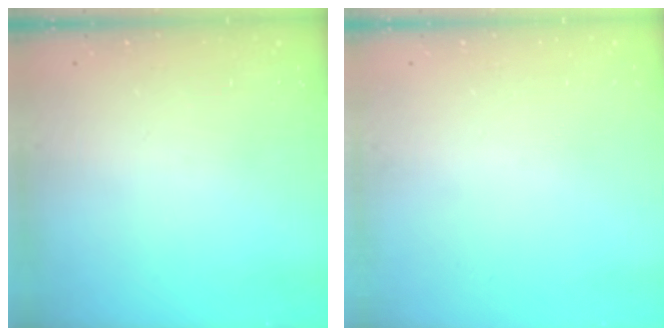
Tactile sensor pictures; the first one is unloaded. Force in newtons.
{"total": 0.0}